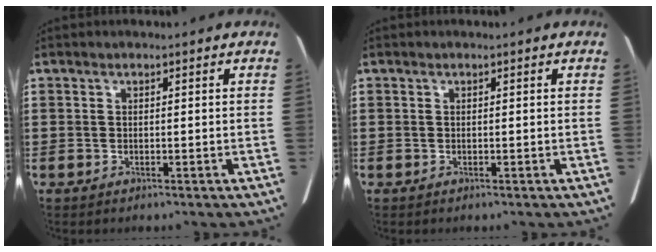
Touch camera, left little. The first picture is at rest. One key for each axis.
{"total": 0.0}